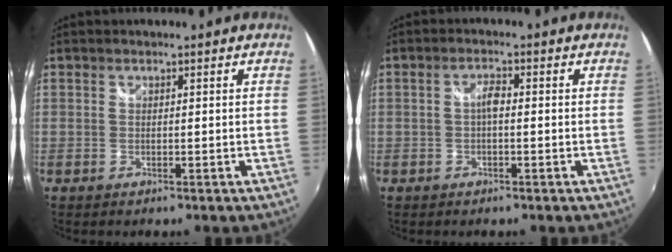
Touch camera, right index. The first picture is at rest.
{"total": 2.1, "force": [-0.3, 0.7, 2.0], "torque": [-0.038, 0.008, -0.007]}